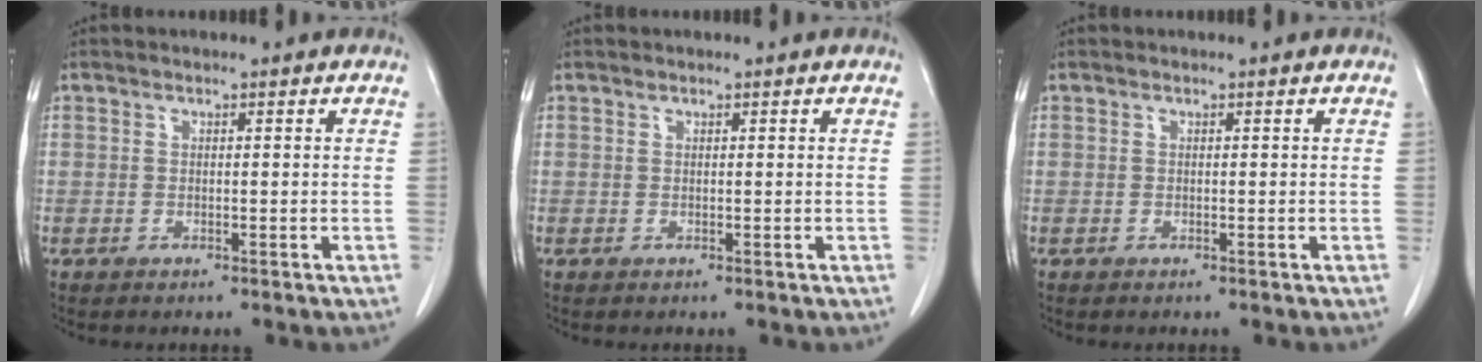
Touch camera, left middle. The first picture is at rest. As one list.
[{"total": 0.0}, {"total": 0.0}]